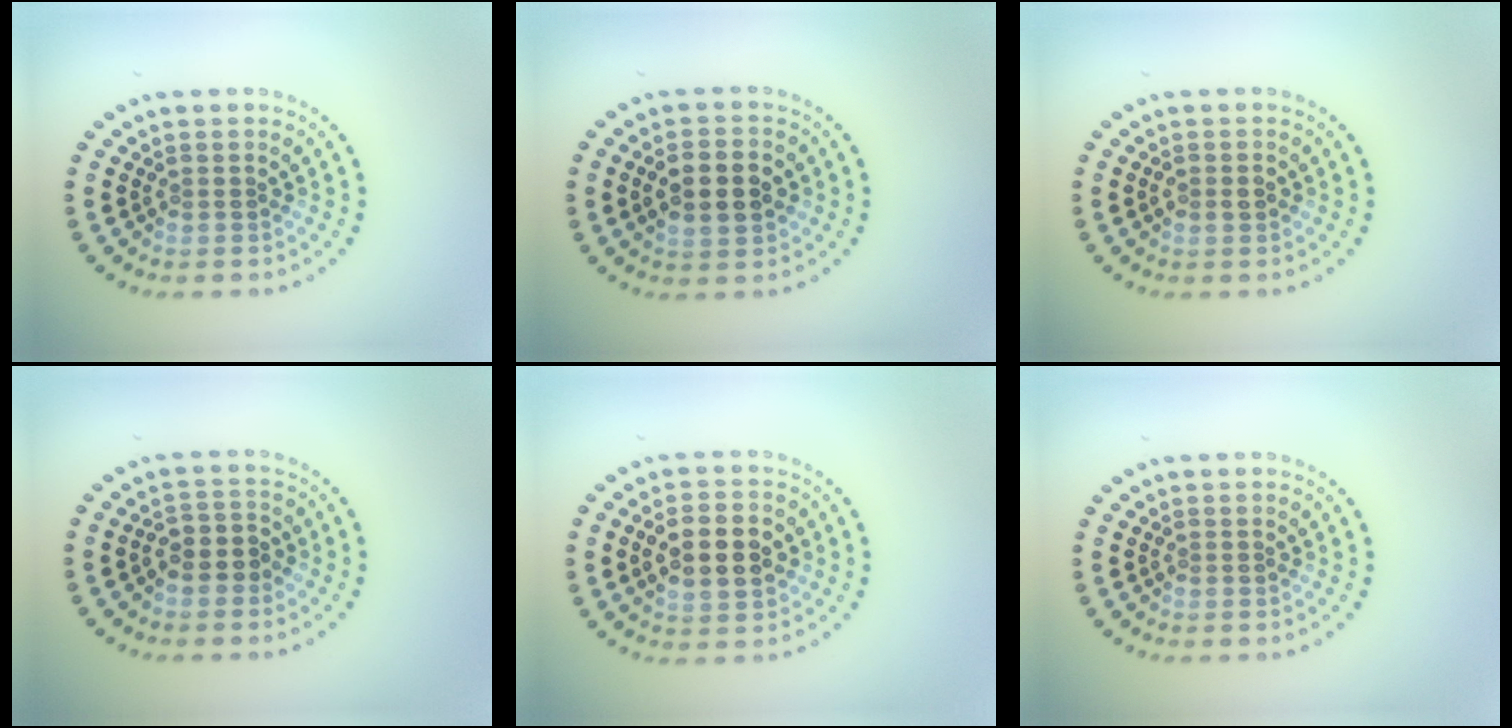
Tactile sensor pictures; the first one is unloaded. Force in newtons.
{"total": 4.5, "press": 4.5, "slide": 0.0}
{"total": 1.5, "press": 1.5, "slide": 0.1}
{"total": 2.4, "press": 2.2, "slide": 1.0}
{"total": 5.3, "press": 5.3, "slide": 0.2}
{"total": 0.0}